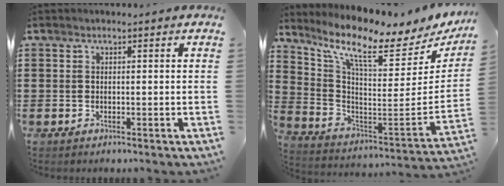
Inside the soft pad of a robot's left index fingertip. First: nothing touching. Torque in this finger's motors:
{"motor_torque": [1.26, -0.87, 0.38, 0.21]}